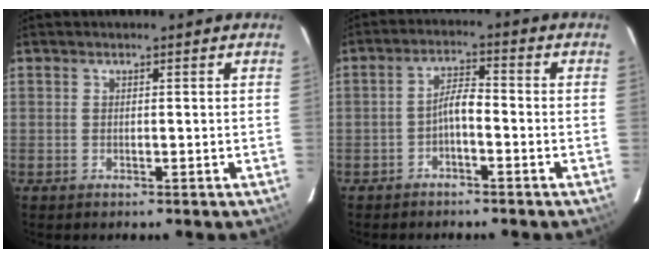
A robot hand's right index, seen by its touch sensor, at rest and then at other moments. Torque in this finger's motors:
{"motor_torque": [0.57, -0.27, 0.27, 0.08]}